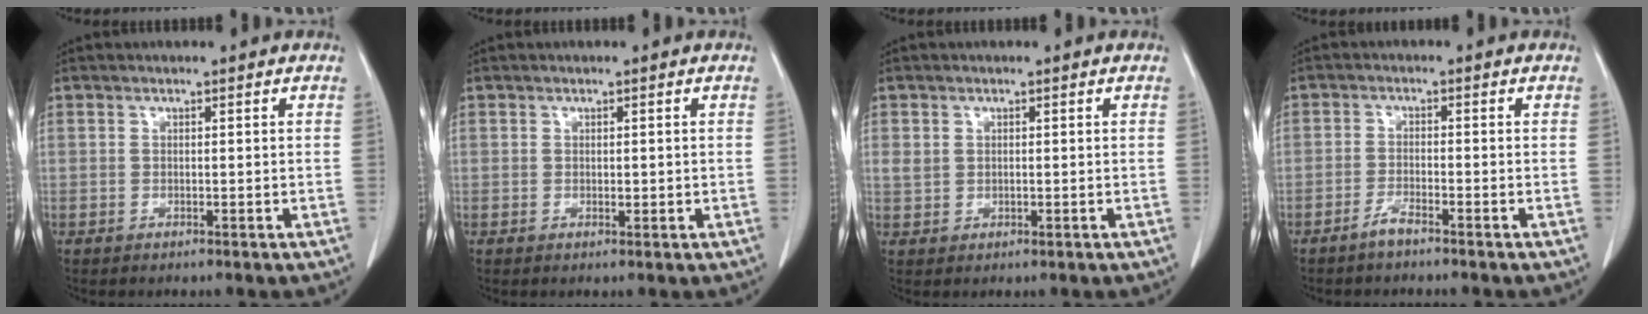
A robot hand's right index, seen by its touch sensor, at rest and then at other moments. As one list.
[{"total": 0.9, "force": [0.0, 0.5, 0.7], "torque": [-0.011, -0.001, 0.004]}, {"total": 2.0, "force": [0.4, 1.6, 1.1], "torque": [-0.028, 0.007, 0.017]}, {"total": 2.3, "force": [-1.9, 0.0, 1.2], "torque": [-0.028, -0.002, -0.039]}]